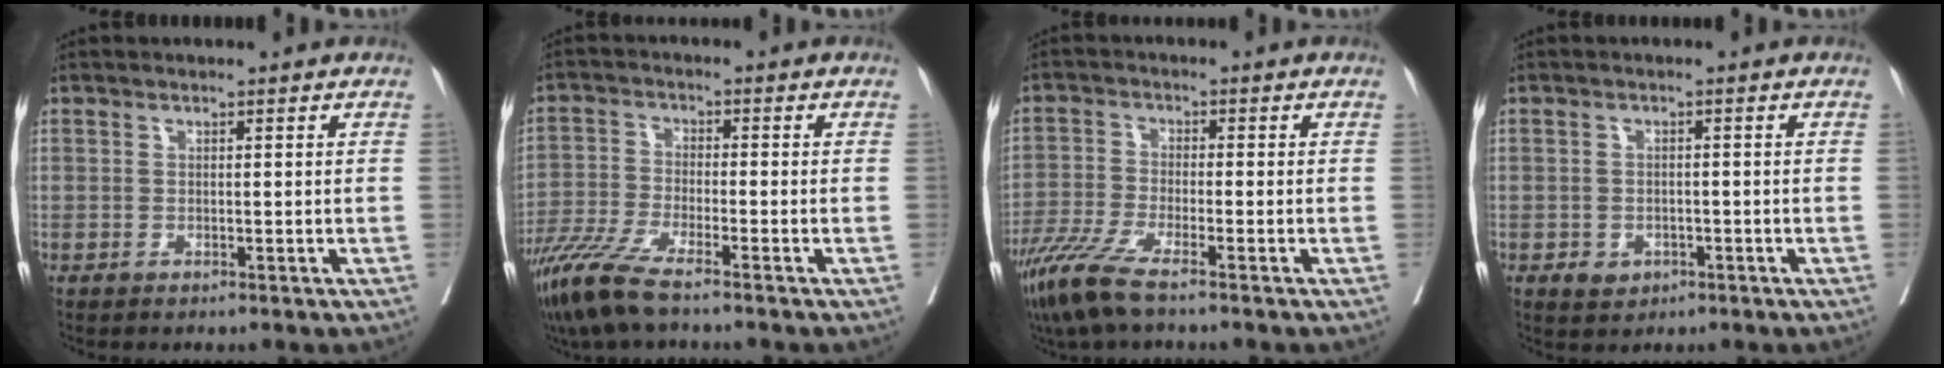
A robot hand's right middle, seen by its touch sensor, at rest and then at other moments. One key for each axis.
{"total": 8.0, "fx": -6.1, "fy": 0.4, "fz": 5.2, "tx": -0.109, "ty": -0.027, "tz": -0.122}
{"total": 7.1, "fx": -5.1, "fy": 0.3, "fz": 4.9, "tx": -0.103, "ty": -0.022, "tz": -0.104}
{"total": 2.6, "fx": -1.2, "fy": 2.1, "fz": 1.0, "tx": -0.010, "ty": 0.004, "tz": -0.009}